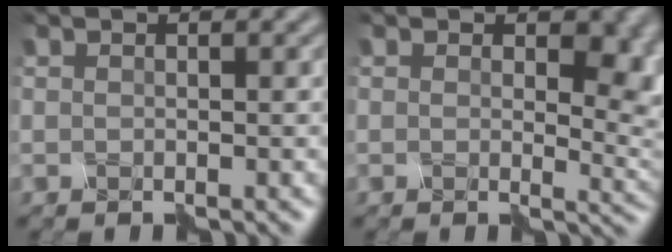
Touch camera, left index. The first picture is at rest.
{"total": 5.3, "force": [1.0, 3.3, 4.0], "torque": [-0.044, -0.008, 0.013]}